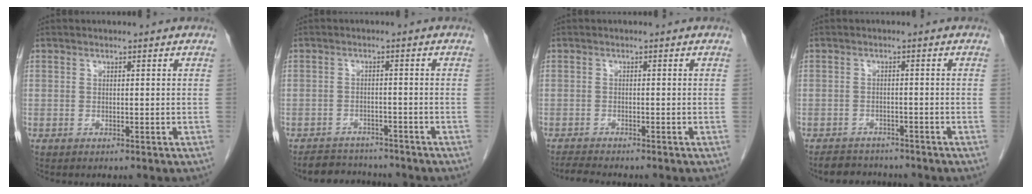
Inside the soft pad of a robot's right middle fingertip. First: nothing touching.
{"total": 5.8, "force": [-5.5, 2.0, 0.5], "torque": [-0.002, 0.001, -0.082]}
{"total": 2.8, "force": [-2.7, -0.1, 0.9], "torque": [-0.020, -0.012, -0.045]}
{"total": 4.8, "force": [-4.4, 1.8, 0.5], "torque": [-0.007, -0.004, -0.067]}